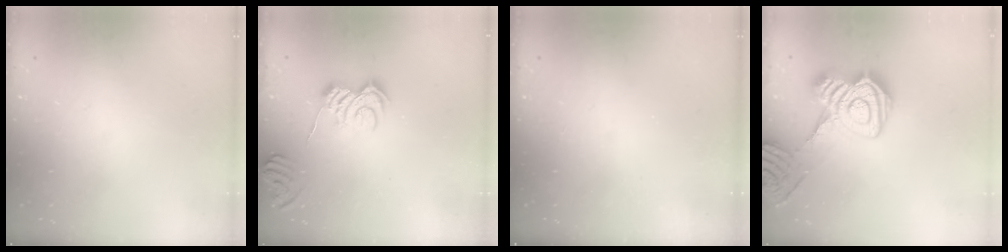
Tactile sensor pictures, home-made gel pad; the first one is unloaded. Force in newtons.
{"total": 5.4, "press": 5.3, "slide": 1.0}
{"total": 2.3, "press": 2.2, "slide": 0.8}
{"total": 16.9, "press": 16.8, "slide": 1.2}